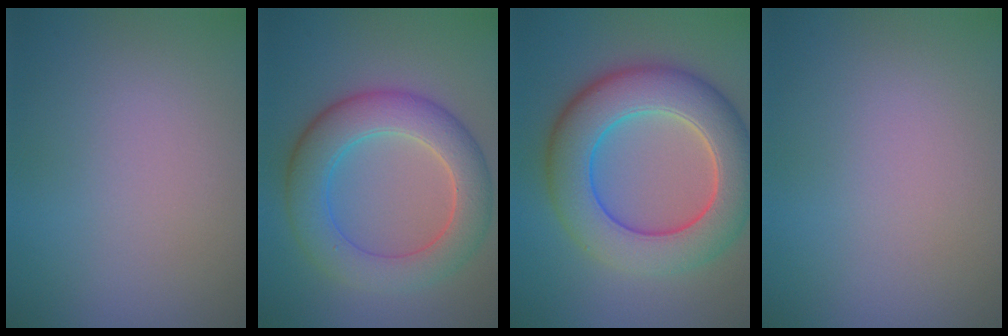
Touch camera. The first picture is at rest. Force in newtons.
{"total": 6.7, "press": 6.7, "slide": 0.1}
{"total": 9.5, "press": 9.5, "slide": 0.3}
{"total": 0.0}